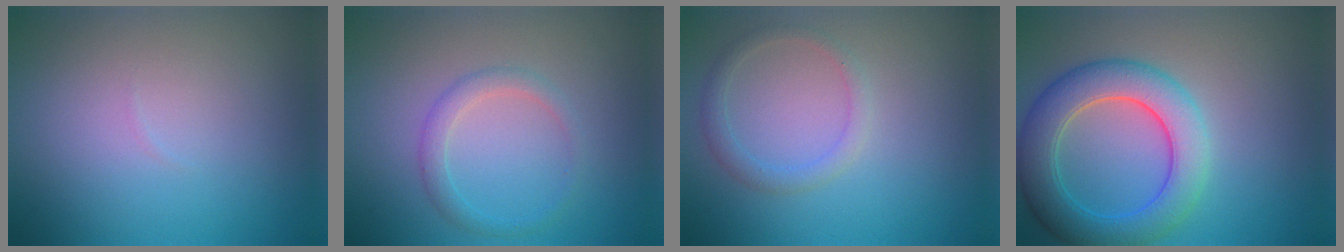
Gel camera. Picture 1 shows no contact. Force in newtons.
{"total": 1.8, "press": 1.8, "slide": 0.2}
{"total": 1.7, "press": 1.7, "slide": 0.2}
{"total": 6.7, "press": 6.7, "slide": 0.2}